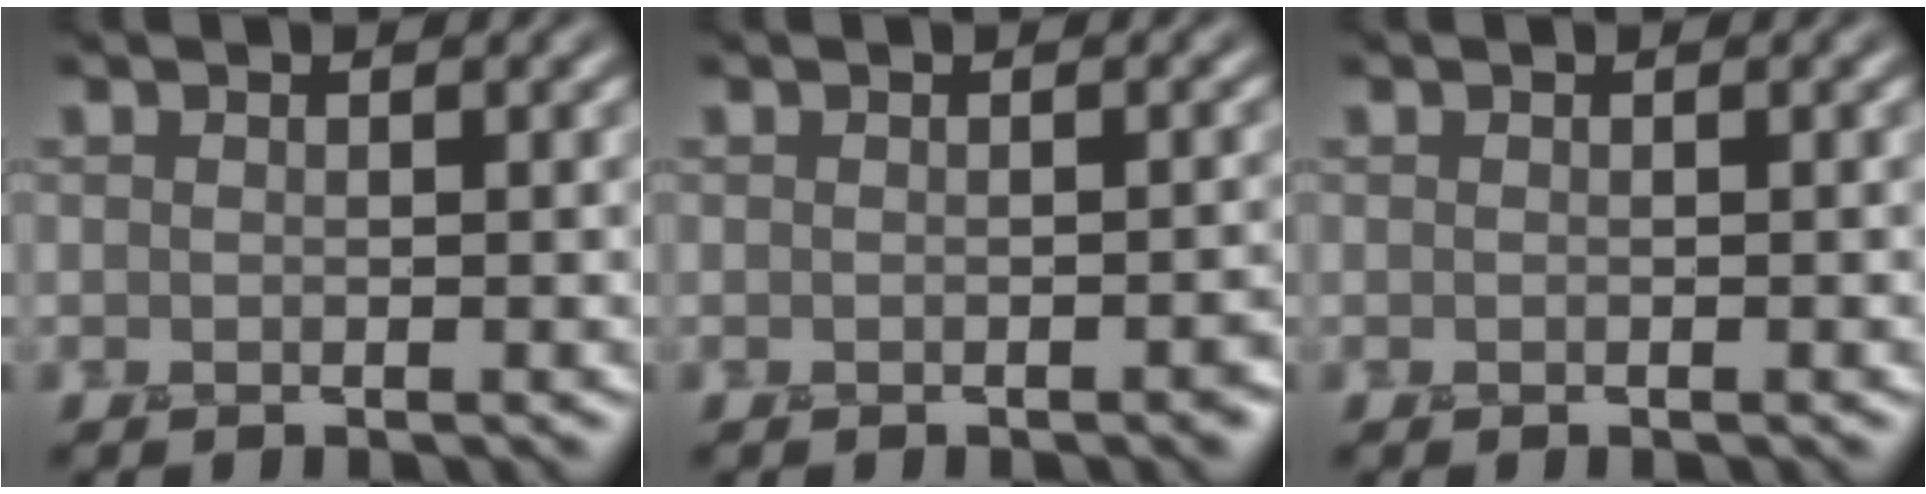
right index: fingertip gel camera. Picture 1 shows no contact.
{"total": 1.2, "force": [-0.7, 0.4, 0.9], "torque": [-0.009, 0.002, -0.010]}
{"total": 0.0}